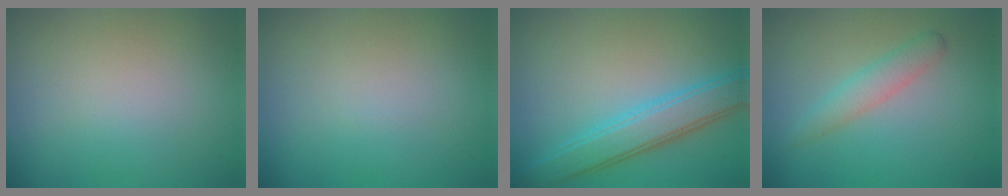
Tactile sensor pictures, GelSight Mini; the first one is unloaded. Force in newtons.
{"total": 0.0}
{"total": 4.5, "press": 4.5, "slide": 0.1}
{"total": 2.0, "press": 2.0, "slide": 0.0}